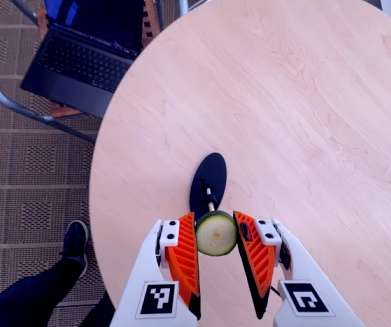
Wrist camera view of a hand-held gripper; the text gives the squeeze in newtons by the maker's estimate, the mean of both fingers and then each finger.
{"total": 9.4, "left": 9.8, "right": 9.0}